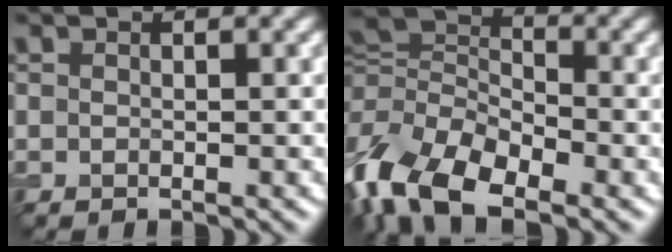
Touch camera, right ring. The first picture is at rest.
{"total": 11.8, "force": [-5.2, 6.8, 8.1], "torque": [-0.187, -0.013, -0.113]}